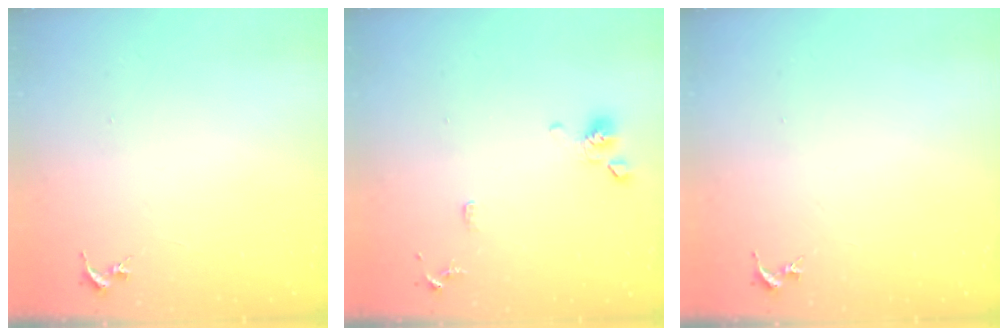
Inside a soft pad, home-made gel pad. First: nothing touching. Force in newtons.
{"total": 9.1, "press": 8.9, "slide": 1.9}
{"total": 0.0}